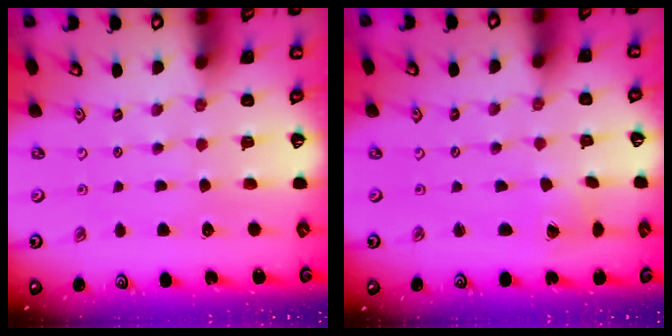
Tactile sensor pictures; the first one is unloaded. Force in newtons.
{"total": 1.1, "press": 1.1, "slide": 0.1}